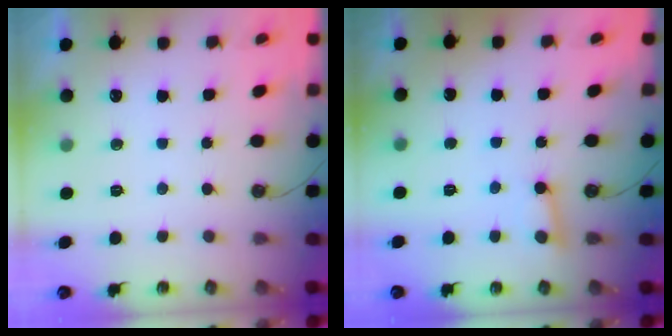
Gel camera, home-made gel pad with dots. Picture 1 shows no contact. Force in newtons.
{"total": 2.9, "press": 2.9, "slide": 0.4}